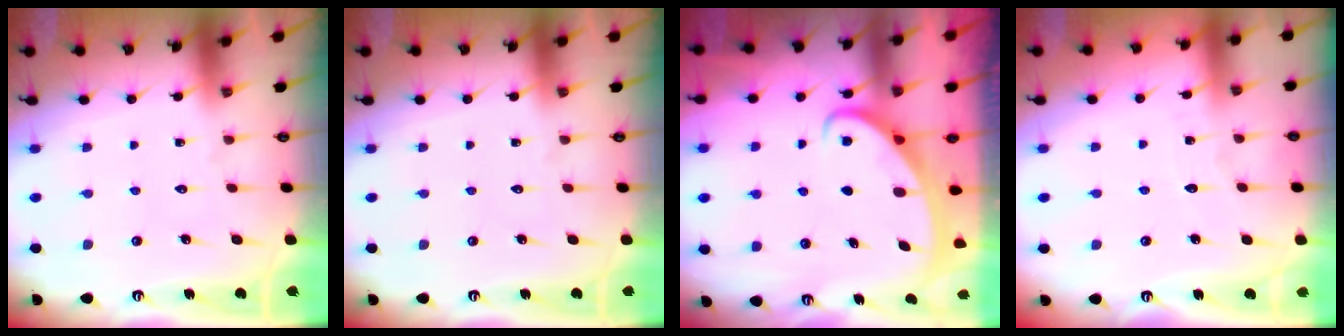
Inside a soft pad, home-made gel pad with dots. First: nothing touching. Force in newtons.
{"total": 0.0}
{"total": 2.3, "press": 2.3, "slide": 0.3}
{"total": 2.7, "press": 2.7, "slide": 0.2}